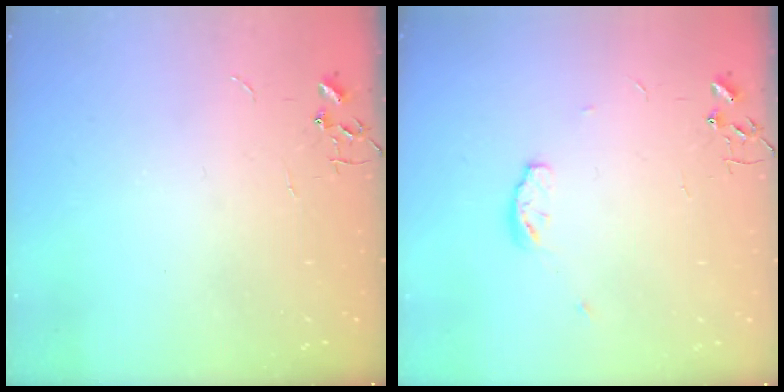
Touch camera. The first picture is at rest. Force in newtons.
{"total": 5.9, "press": 5.8, "slide": 1.1}